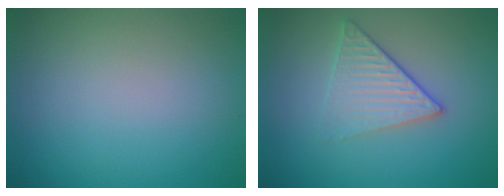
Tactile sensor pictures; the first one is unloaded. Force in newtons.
{"total": 3.4, "press": 2.8, "slide": 1.9}